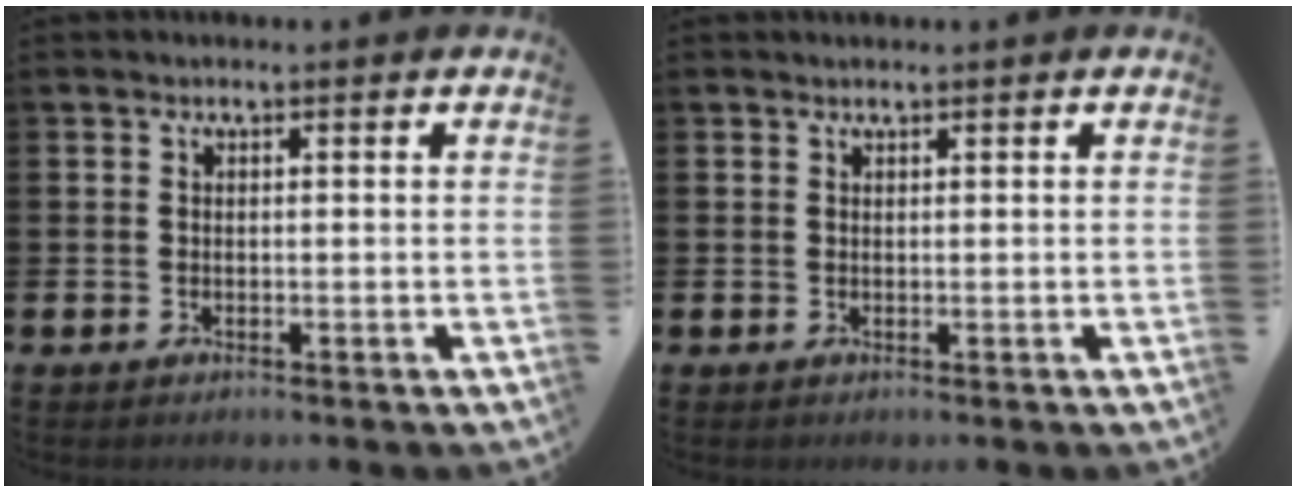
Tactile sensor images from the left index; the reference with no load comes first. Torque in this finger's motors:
{"motor_torque": [0.13, 0.02, 0.01, 0.00]}